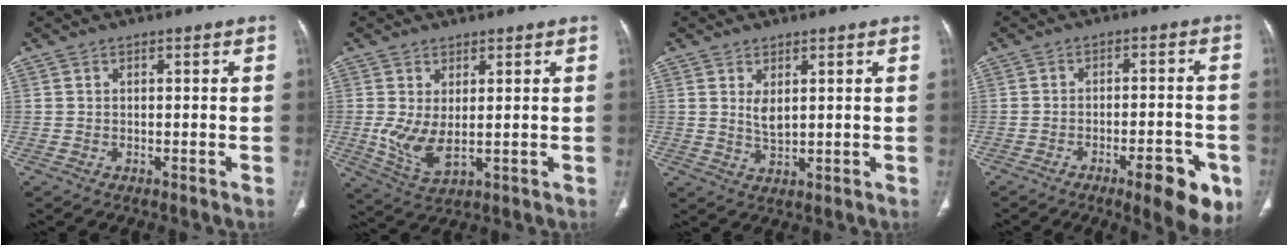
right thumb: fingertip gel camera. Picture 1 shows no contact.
{"total": 6.3, "force": [0.5, 2.8, 5.6], "torque": [-0.117, -0.017, 0.020]}
{"total": 3.3, "force": [1.2, 1.4, 2.6], "torque": [-0.046, -0.016, 0.030]}
{"total": 10.8, "force": [-5.3, 3.1, 8.9], "torque": [-0.102, 0.018, -0.065]}